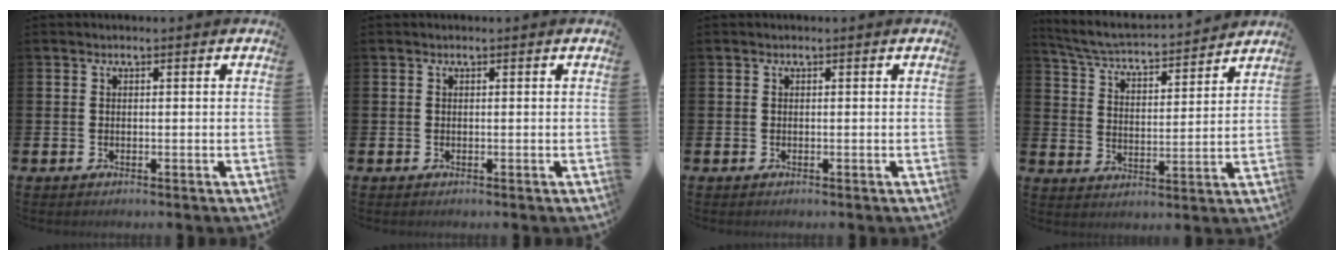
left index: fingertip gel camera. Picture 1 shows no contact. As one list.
[{"total": 0.0}, {"total": 0.0}, {"total": 5.2, "force": [5.0, 0.6, 1.3], "torque": [-0.050, -0.042, 0.081]}]